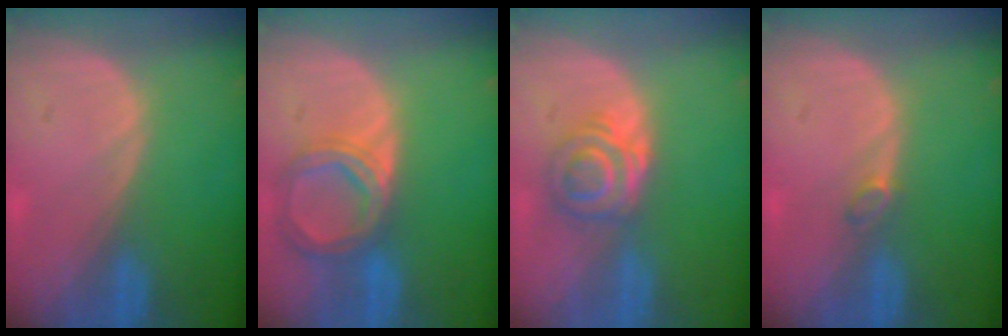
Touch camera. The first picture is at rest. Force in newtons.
{"total": 6.7, "press": 6.1, "slide": 2.7}
{"total": 5.4, "press": 5.1, "slide": 1.6}
{"total": 1.2, "press": 1.2, "slide": 0.4}